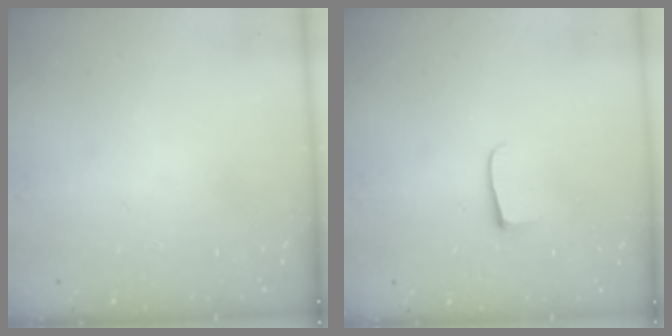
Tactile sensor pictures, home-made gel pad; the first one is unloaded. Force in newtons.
{"total": 5.4, "press": 5.3, "slide": 0.5}